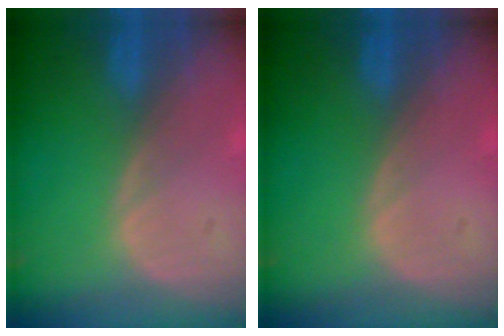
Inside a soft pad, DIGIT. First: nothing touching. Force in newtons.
{"total": 0.0}